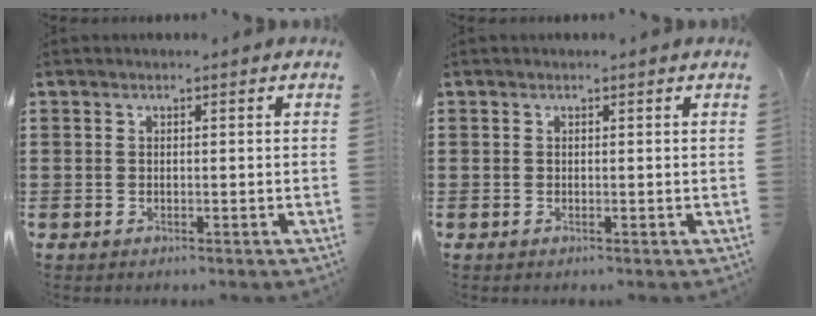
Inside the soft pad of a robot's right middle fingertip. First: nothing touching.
{"total": 0.0}